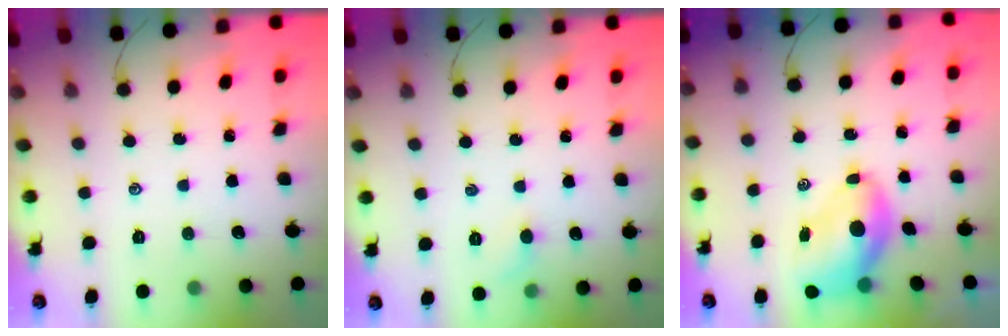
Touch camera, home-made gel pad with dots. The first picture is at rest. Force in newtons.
{"total": 3.9, "press": 3.6, "slide": 1.4}
{"total": 7.4, "press": 7.2, "slide": 2.0}